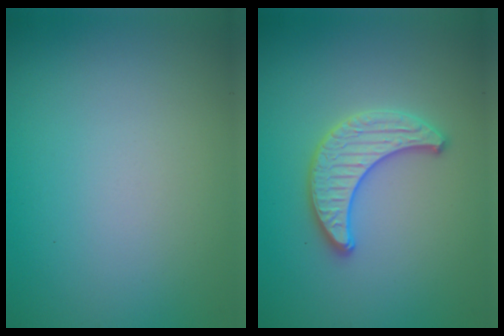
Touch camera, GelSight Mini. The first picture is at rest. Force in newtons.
{"total": 2.7, "press": 2.7, "slide": 0.1}